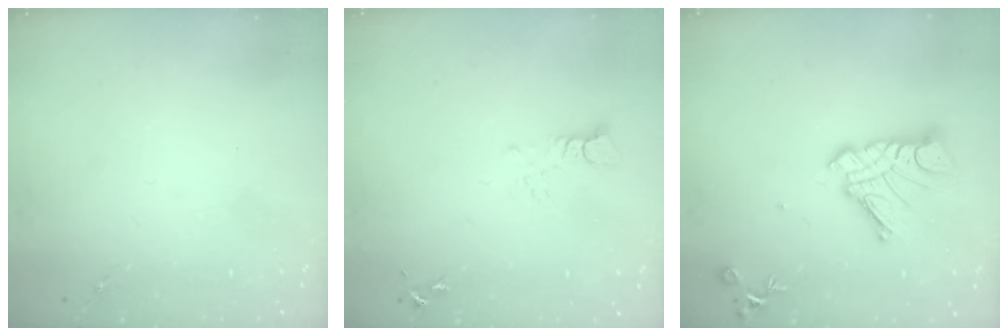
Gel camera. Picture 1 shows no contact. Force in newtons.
{"total": 3.2, "press": 3.2, "slide": 0.3}
{"total": 13.7, "press": 13.6, "slide": 1.2}